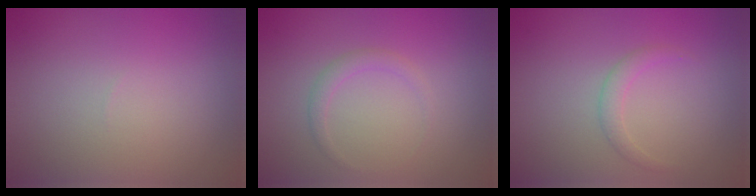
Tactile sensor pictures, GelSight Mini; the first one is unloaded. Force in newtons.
{"total": 1.1, "press": 1.1, "slide": 0.1}
{"total": 1.2, "press": 1.2, "slide": 0.1}